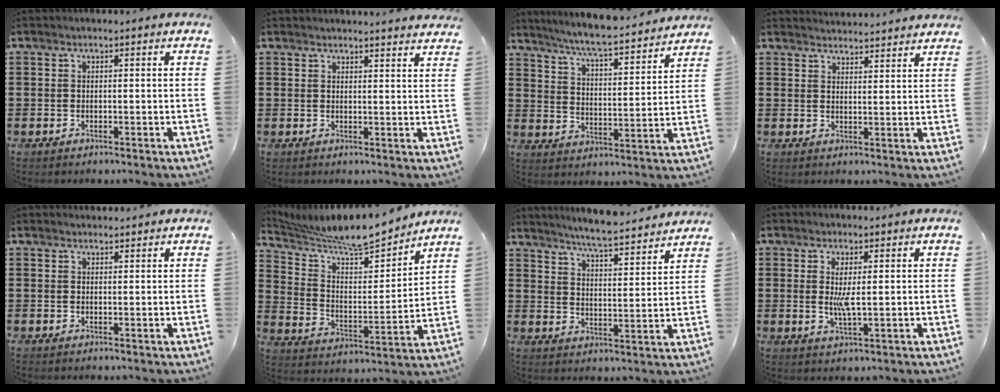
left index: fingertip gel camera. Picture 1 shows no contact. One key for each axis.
{"total": 2.1, "fx": 2.1, "fy": -0.2, "fz": 0.1, "tx": 0.000, "ty": -0.008, "tz": 0.038}
{"total": 6.7, "fx": 6.0, "fy": -0.1, "fz": 2.9, "tx": -0.072, "ty": -0.043, "tz": 0.098}
{"total": 2.8, "fx": 2.8, "fy": -0.2, "fz": -0.2, "tx": -0.005, "ty": -0.014, "tz": 0.052}
{"total": 1.1, "fx": 1.1, "fy": 0.2, "fz": 0.0, "tx": -0.002, "ty": 0.001, "tz": 0.022}
{"total": 8.7, "fx": 8.1, "fy": 0.8, "fz": 2.9, "tx": -0.094, "ty": -0.063, "tz": 0.138}
{"total": 5.4, "fx": 5.1, "fy": -0.4, "fz": 1.7, "tx": -0.054, "ty": -0.036, "tz": 0.085}
{"total": 3.7, "fx": 0.6, "fy": 0.7, "fz": 3.6, "tx": -0.070, "ty": -0.001, "tz": 0.009}